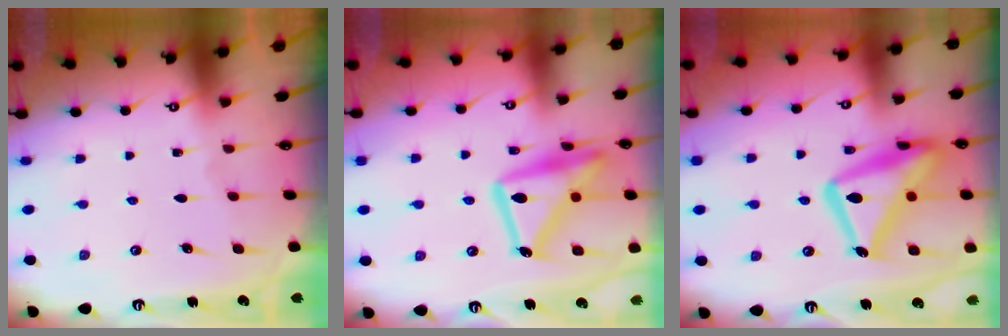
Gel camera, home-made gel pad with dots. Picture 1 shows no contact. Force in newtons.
{"total": 18.2, "press": 18.2, "slide": 1.3}
{"total": 19.9, "press": 19.9, "slide": 1.4}